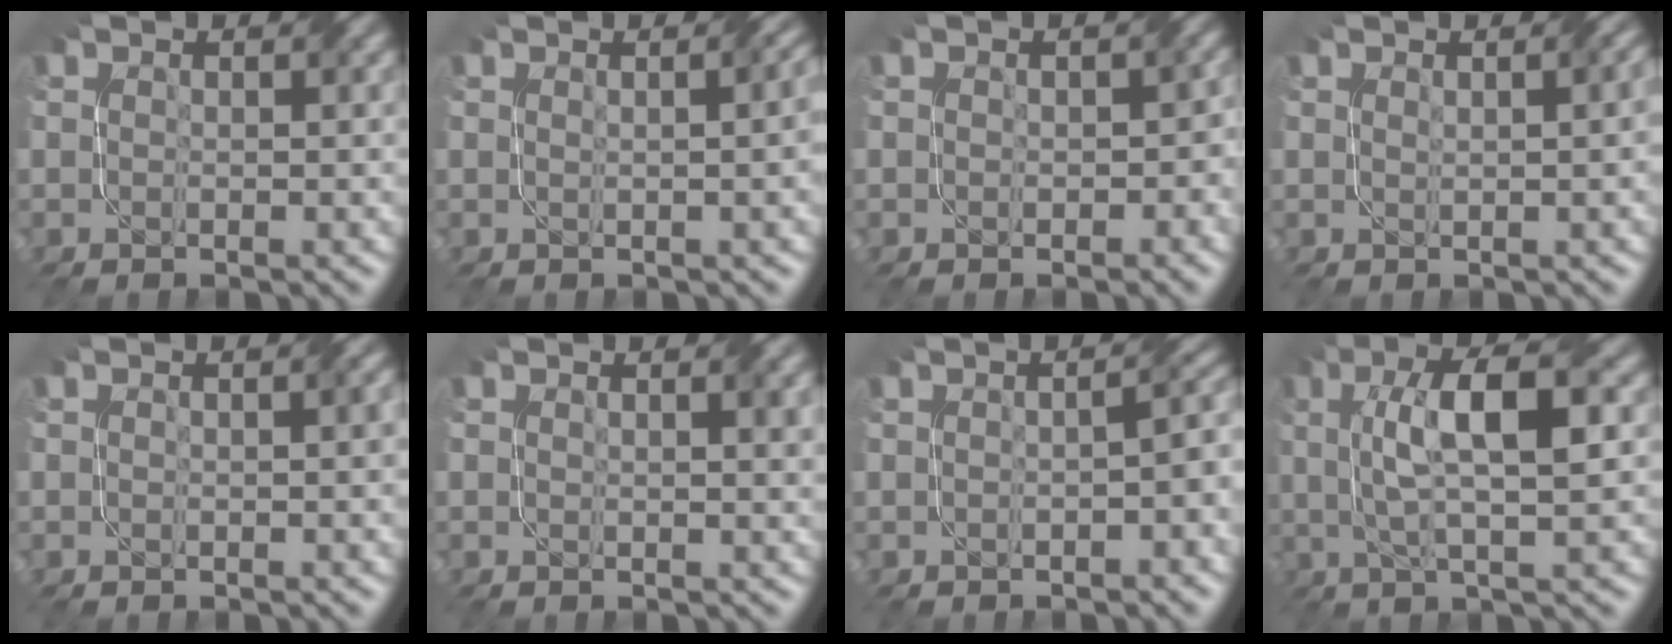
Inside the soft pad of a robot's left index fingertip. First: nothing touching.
{"total": 4.9, "force": [0.7, 2.2, 4.3], "torque": [-0.018, 0.021, 0.004]}
{"total": 2.3, "force": [-0.2, 1.7, 1.6], "torque": [-0.015, -0.007, -0.003]}
{"total": 3.0, "force": [0.8, 1.1, 2.7], "torque": [-0.020, 0.012, 0.009]}
{"total": 1.4, "force": [0.2, 0.2, 1.3], "torque": [-0.016, 0.003, 0.002]}
{"total": 2.0, "force": [0.8, 0.5, 1.7], "torque": [-0.016, 0.003, 0.013]}
{"total": 3.6, "force": [-0.5, 1.1, 3.4], "torque": [-0.037, 0.008, -0.002]}
{"total": 7.4, "force": [1.5, 2.0, 7.0], "torque": [-0.126, 0.012, 0.024]}